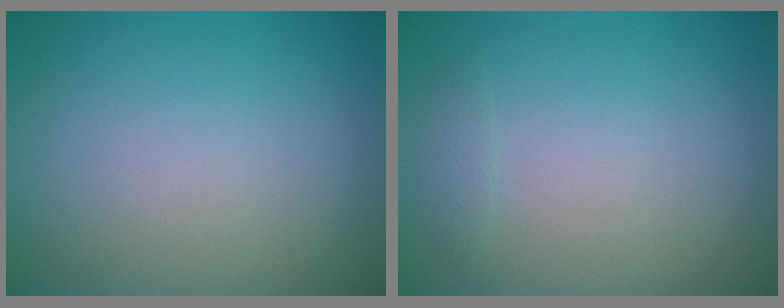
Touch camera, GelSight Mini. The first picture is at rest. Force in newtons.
{"total": 0.7, "press": 0.7, "slide": 0.0}